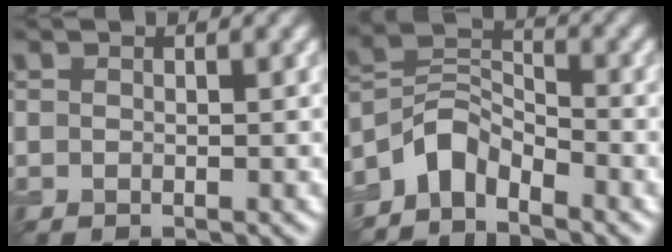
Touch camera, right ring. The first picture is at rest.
{"total": 4.4, "force": [-3.3, 2.2, 1.8], "torque": [-0.030, 0.009, -0.075]}